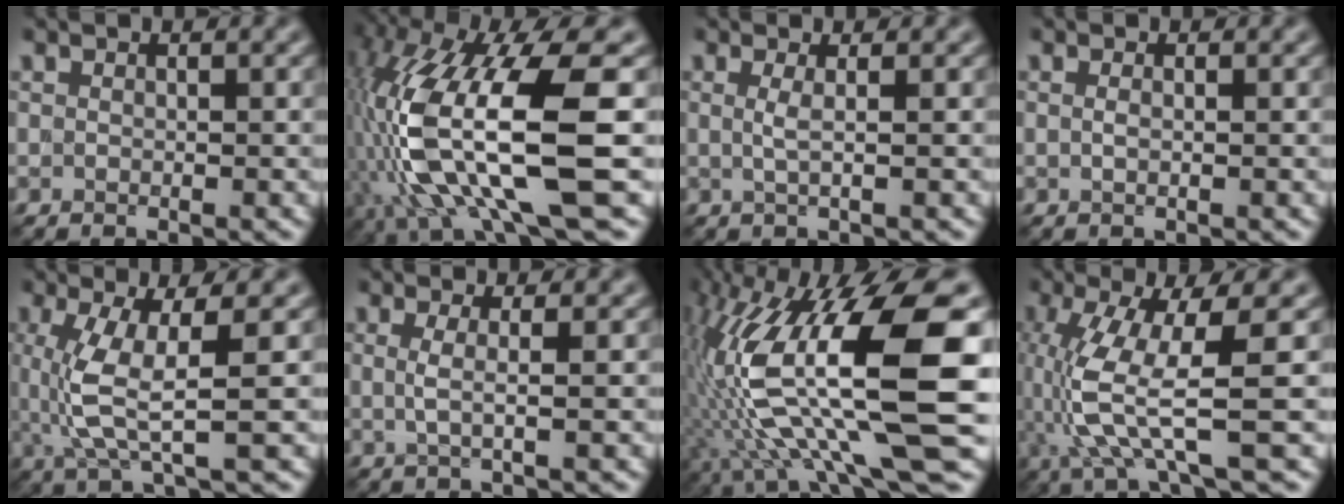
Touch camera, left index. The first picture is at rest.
{"total": 13.8, "force": [-1.5, 4.3, 13.1], "torque": [-0.267, -0.016, -0.019]}
{"total": 1.5, "force": [0.2, 0.4, 1.4], "torque": [-0.026, -0.002, -0.002]}
{"total": 0.6, "force": [0.0, 0.1, 0.5], "torque": [-0.012, 0.000, 0.000]}
{"total": 5.7, "force": [0.4, 1.4, 5.5], "torque": [-0.129, -0.006, 0.014]}
{"total": 1.9, "force": [0.1, 0.5, 1.8], "torque": [-0.036, -0.003, -0.005]}
{"total": 14.9, "force": [0.2, 4.1, 14.3], "torque": [-0.282, 0.004, 0.009]}
{"total": 8.4, "force": [-1.2, 1.9, 8.1], "torque": [-0.187, -0.011, -0.019]}